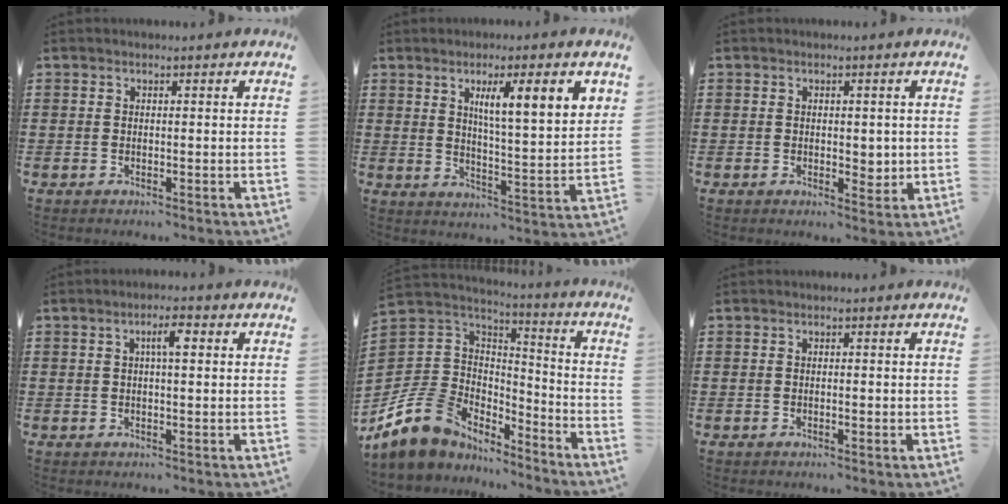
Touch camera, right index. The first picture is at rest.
{"total": 7.5, "force": [3.6, 0.9, 6.5], "torque": [-0.115, -0.009, 0.054]}
{"total": 2.7, "force": [0.0, 1.8, 2.0], "torque": [-0.032, 0.003, -0.002]}
{"total": 3.1, "force": [0.7, 0.8, 2.9], "torque": [-0.050, 0.006, 0.007]}
{"total": 10.8, "force": [-7.1, 7.7, 2.9], "torque": [-0.109, 0.017, -0.138]}
{"total": 0.5, "force": [-0.1, 0.2, 0.5], "torque": [-0.010, -0.002, -0.002]}